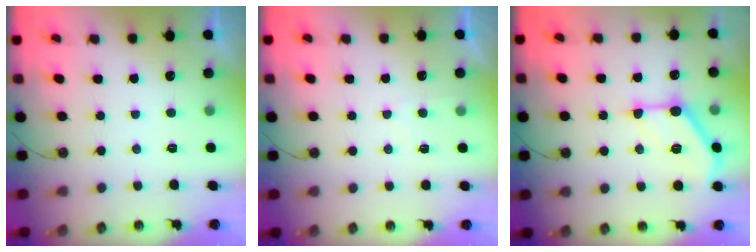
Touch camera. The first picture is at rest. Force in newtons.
{"total": 3.3, "press": 3.2, "slide": 0.4}
{"total": 13.0, "press": 13.0, "slide": 0.5}